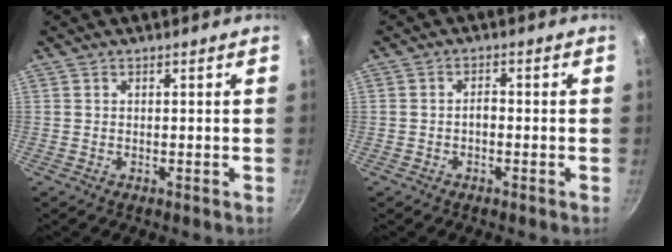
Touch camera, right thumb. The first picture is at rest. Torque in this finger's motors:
{"motor_torque": [0.22, 0.04, 0.33, 0.23, -0.01]}